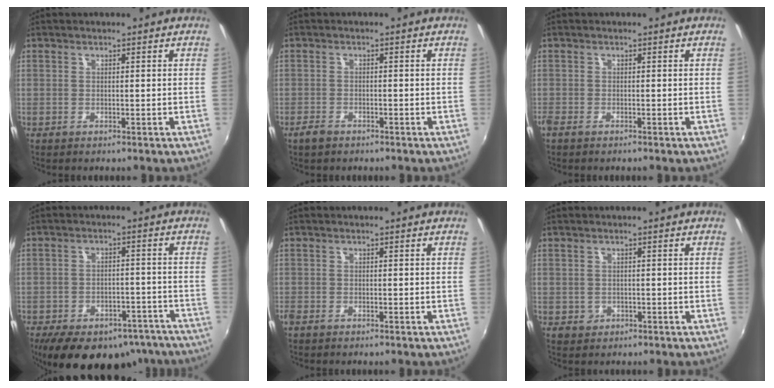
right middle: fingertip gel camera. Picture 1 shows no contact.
{"total": 2.3, "force": [-1.8, 1.1, 0.9], "torque": [-0.025, -0.004, -0.035]}
{"total": 1.6, "force": [-1.3, 0.5, 0.7], "torque": [-0.017, -0.009, -0.026]}
{"total": 20.9, "force": [-15.8, 10.1, 9.2], "torque": [-0.180, 0.001, -0.194]}
{"total": 1.4, "force": [-1.1, 0.6, 0.5], "torque": [-0.014, -0.007, -0.023]}
{"total": 2.0, "force": [-0.5, 1.9, 0.5], "torque": [-0.011, -0.004, -0.004]}